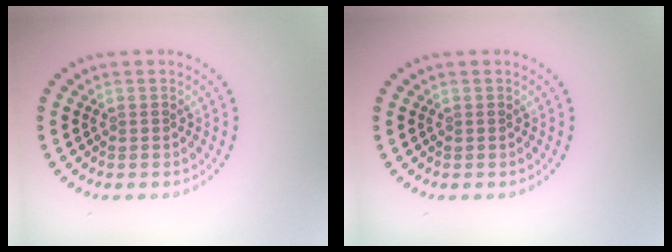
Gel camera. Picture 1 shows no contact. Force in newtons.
{"total": 0.0}